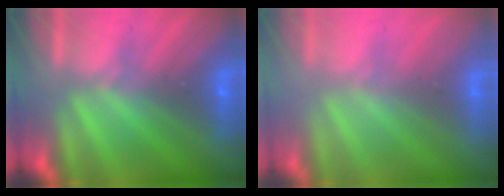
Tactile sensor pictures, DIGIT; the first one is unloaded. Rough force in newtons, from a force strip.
{"total": 2.7}